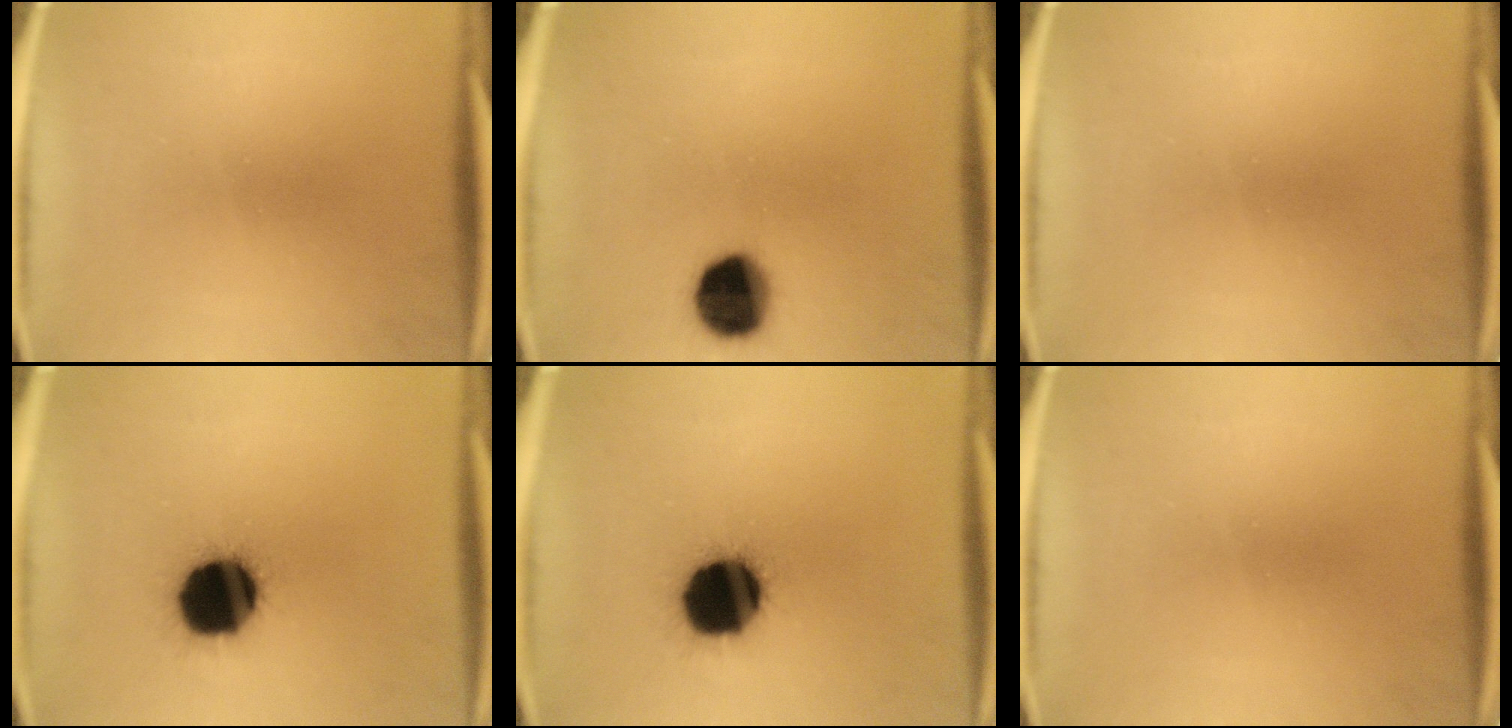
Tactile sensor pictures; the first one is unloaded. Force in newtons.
{"total": 11.6}
{"total": 0.0}
{"total": 19.5}
{"total": 19.5}
{"total": 0.0}